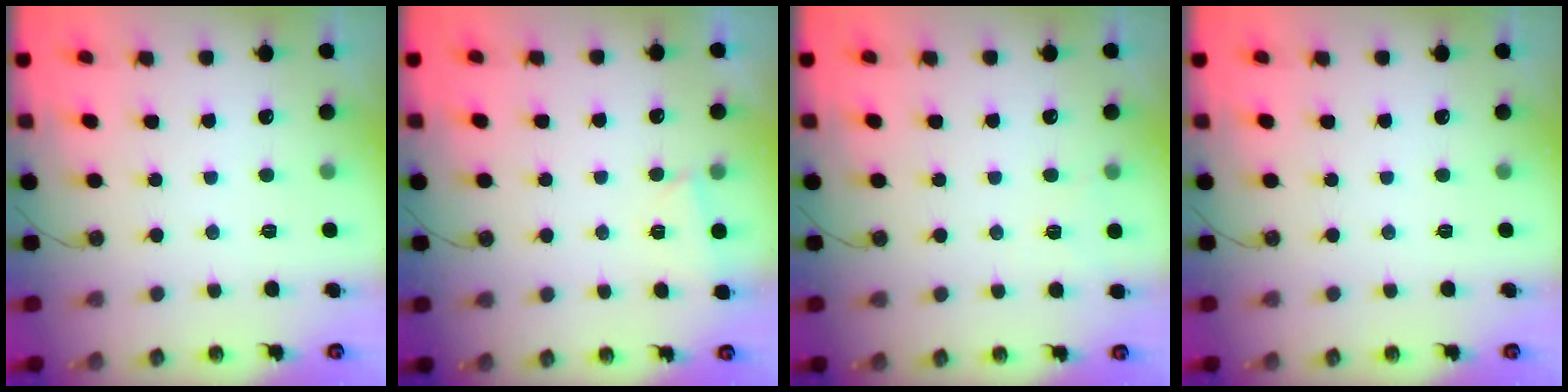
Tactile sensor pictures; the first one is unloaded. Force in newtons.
{"total": 1.7, "press": 1.7, "slide": 0.5}
{"total": 3.2, "press": 2.7, "slide": 1.6}
{"total": 0.0}